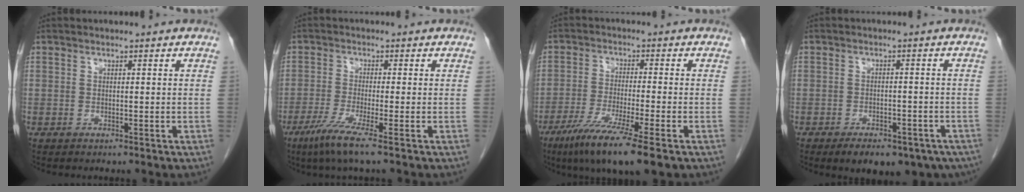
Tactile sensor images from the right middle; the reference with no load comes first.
{"total": 5.9, "force": [-3.6, -0.6, 4.6], "torque": [-0.092, -0.020, -0.071]}
{"total": 11.2, "force": [-6.9, 0.0, 8.8], "torque": [-0.158, -0.032, -0.116]}
{"total": 12.8, "force": [-8.9, 6.5, 6.6], "torque": [-0.086, -0.005, -0.108]}